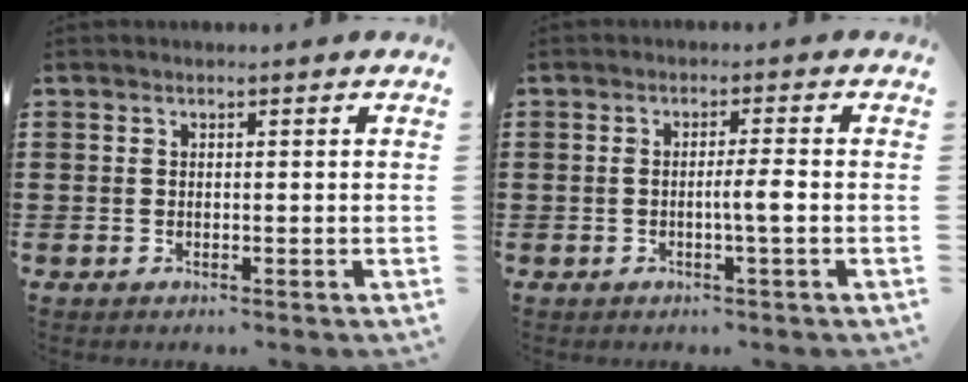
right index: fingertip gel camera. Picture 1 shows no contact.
{"total": 3.2, "force": [-0.7, -0.2, 3.1], "torque": [-0.055, -0.005, -0.016]}